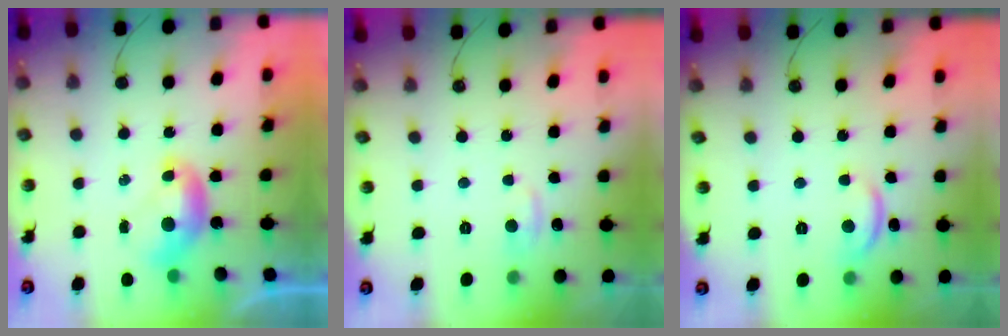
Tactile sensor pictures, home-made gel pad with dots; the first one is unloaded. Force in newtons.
{"total": 1.2, "press": 0.9, "slide": 0.7}
{"total": 2.7, "press": 2.6, "slide": 0.3}